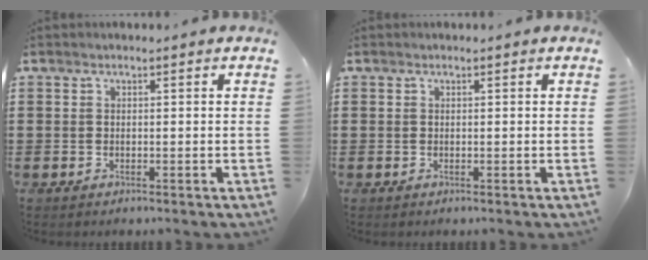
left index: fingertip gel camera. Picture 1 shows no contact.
{"total": 0.0}